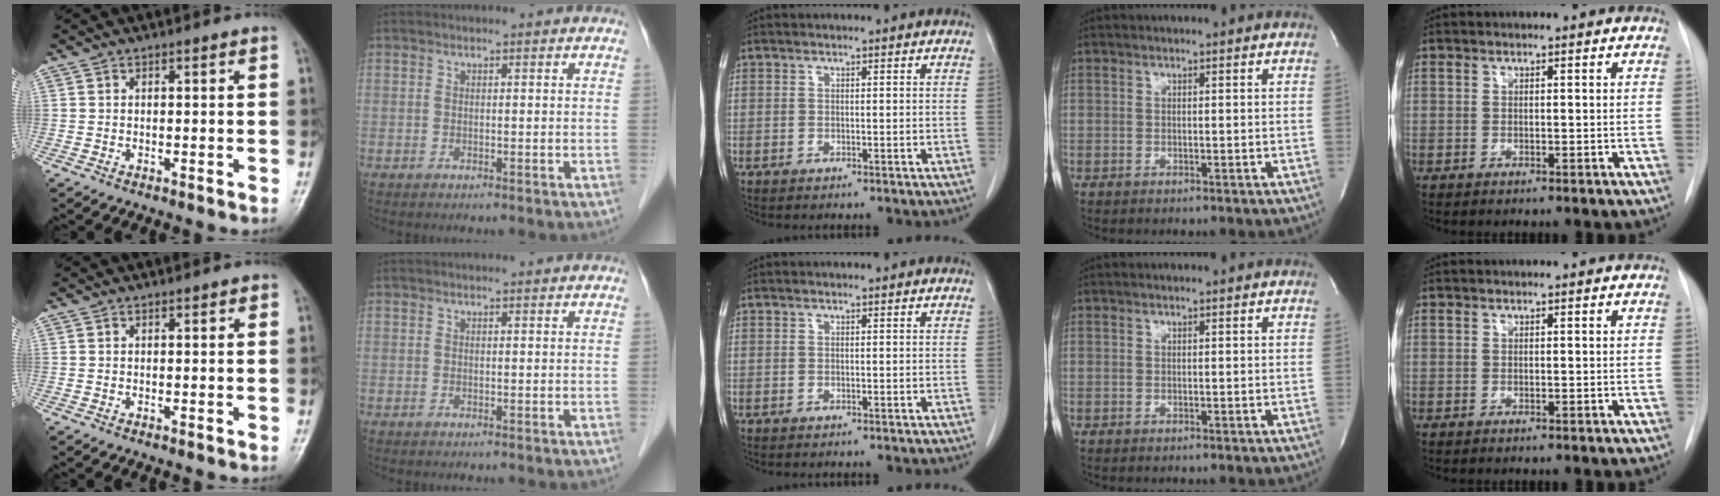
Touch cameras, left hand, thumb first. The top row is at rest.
{"thumb": {"total": 0.6, "force": [0.3, 0.3, 0.5], "torque": [-0.005, 0.000, 0.002]}, "index": {"total": 0.6, "force": [0.6, 0.1, 0.2], "torque": [-0.010, 0.002, 0.009]}}